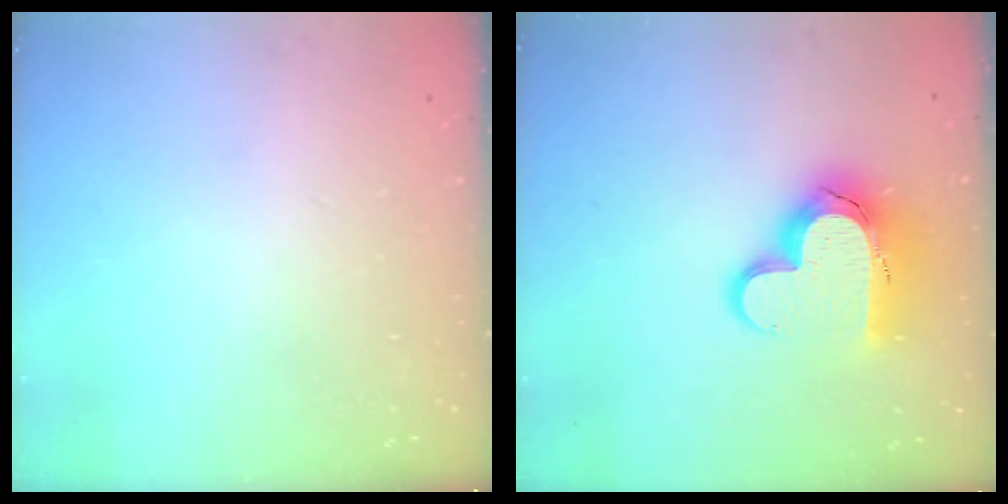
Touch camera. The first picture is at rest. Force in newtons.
{"total": 15.6, "press": 15.5, "slide": 1.3}